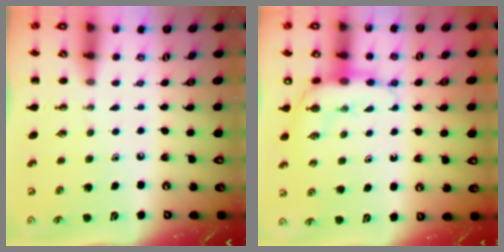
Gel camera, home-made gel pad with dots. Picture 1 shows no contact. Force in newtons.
{"total": 8.7, "press": 8.5, "slide": 1.6}